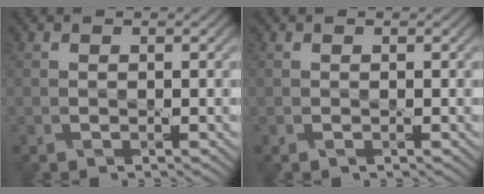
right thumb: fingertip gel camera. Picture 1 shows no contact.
{"total": 0.0}